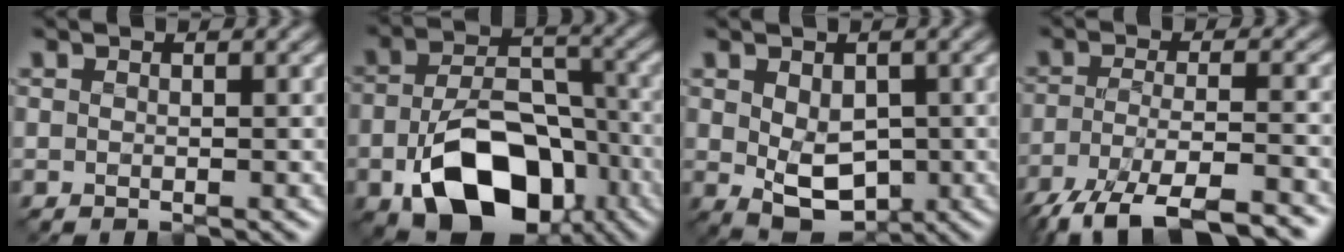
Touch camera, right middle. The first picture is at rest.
{"total": 11.5, "force": [-4.9, 7.1, 7.5], "torque": [-0.144, -0.013, -0.075]}
{"total": 5.0, "force": [-0.5, 3.3, 3.7], "torque": [-0.073, -0.011, -0.003]}
{"total": 9.4, "force": [-7.1, 2.3, 5.8], "torque": [-0.108, -0.003, -0.125]}